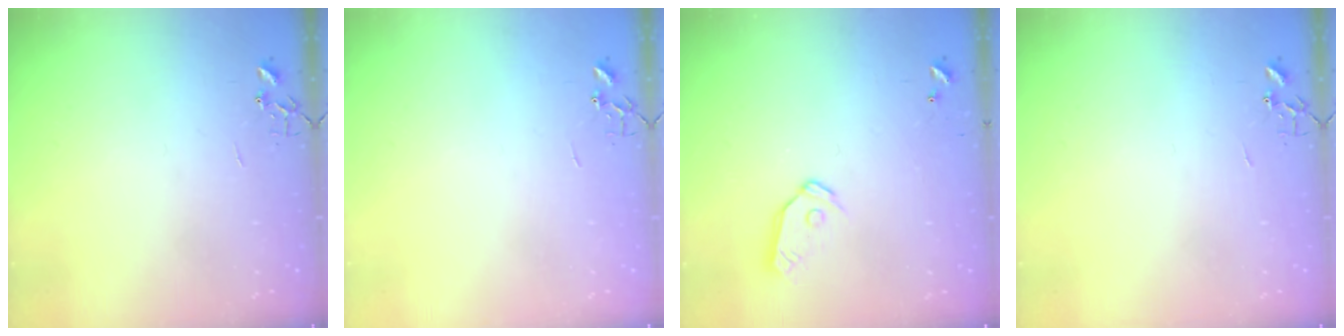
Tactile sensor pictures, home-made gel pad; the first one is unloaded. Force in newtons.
{"total": 0.0}
{"total": 9.2, "press": 9.2, "slide": 1.0}
{"total": 0.0}